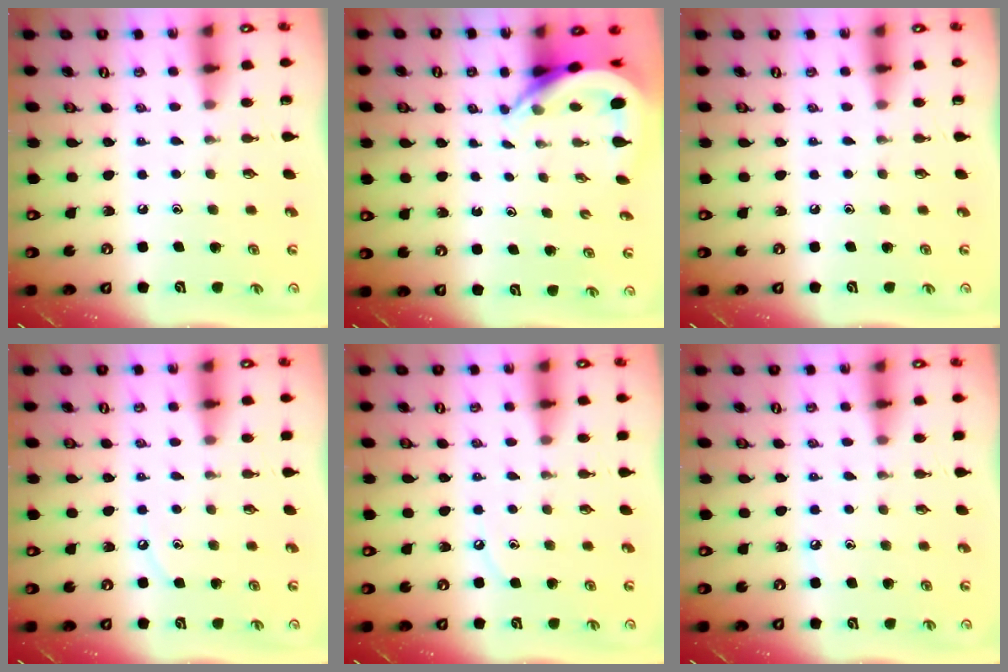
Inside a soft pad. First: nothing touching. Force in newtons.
{"total": 4.1, "press": 4.1, "slide": 0.2}
{"total": 0.0}
{"total": 3.2, "press": 3.2, "slide": 0.4}
{"total": 3.4, "press": 3.3, "slide": 0.4}
{"total": 2.9, "press": 2.8, "slide": 0.4}